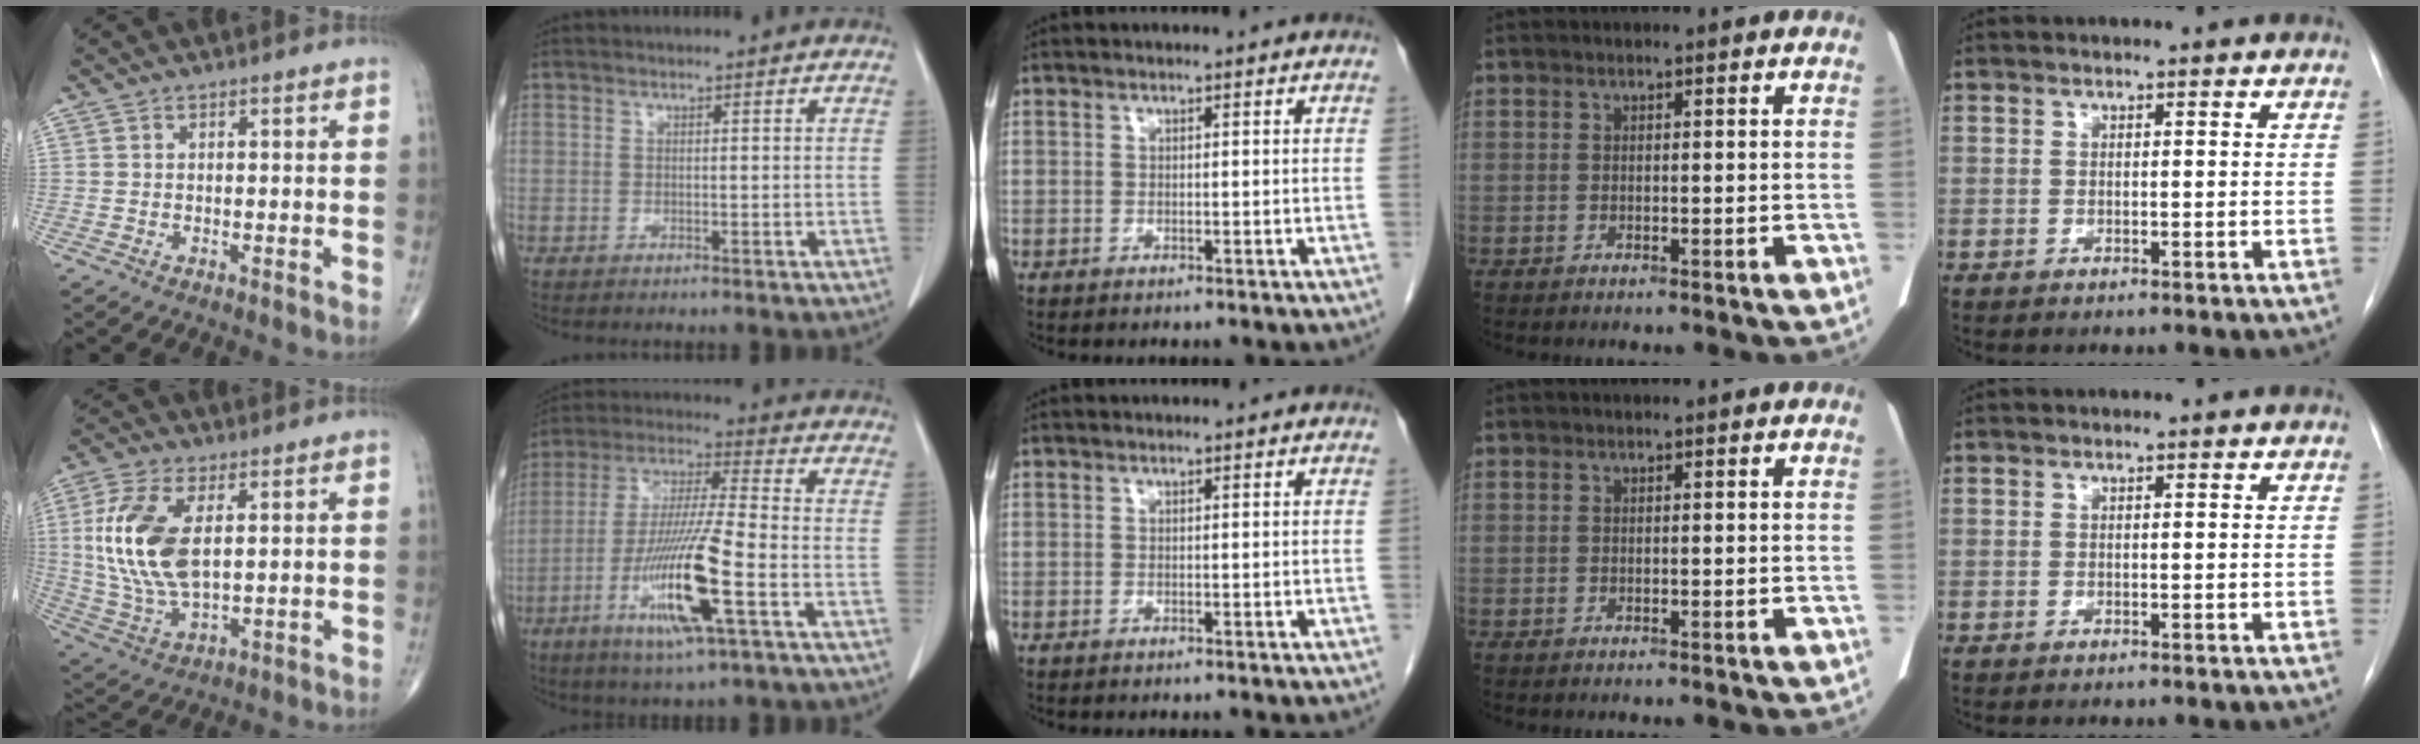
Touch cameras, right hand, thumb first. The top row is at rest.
{"thumb": {"total": 15.2, "force": [2.7, 7.6, 12.9], "torque": [-0.277, -0.009, 0.060]}, "index": {"total": 15.1, "force": [-5.5, 0.3, 14.0], "torque": [-0.282, -0.023, -0.104]}}